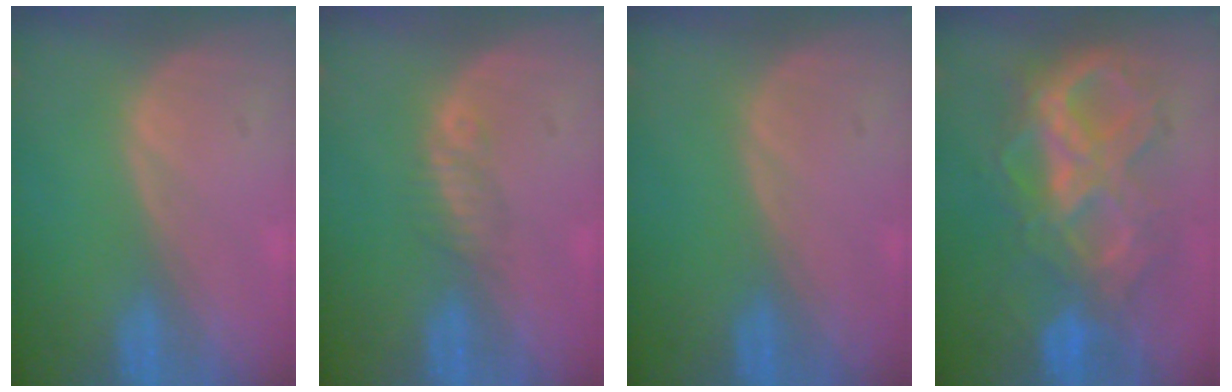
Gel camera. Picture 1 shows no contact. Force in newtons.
{"total": 1.8, "press": 1.6, "slide": 0.8}
{"total": 0.0}
{"total": 10.5, "press": 10.4, "slide": 1.3}